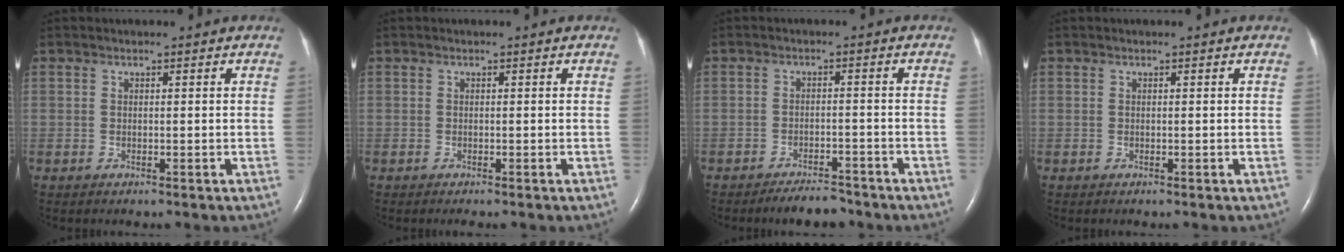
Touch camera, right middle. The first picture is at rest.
{"total": 0.0}
{"total": 4.3, "force": [-3.9, 1.1, 1.4], "torque": [-0.024, -0.005, -0.062]}
{"total": 0.0}